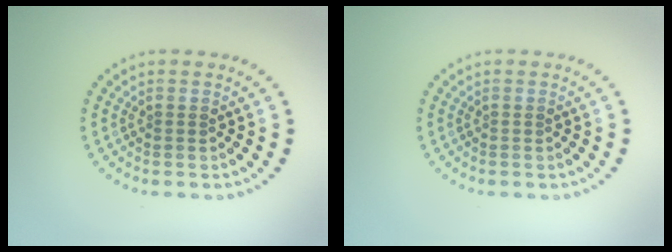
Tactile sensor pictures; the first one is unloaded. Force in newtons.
{"total": 0.0}